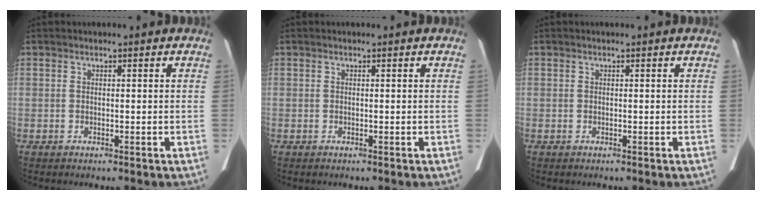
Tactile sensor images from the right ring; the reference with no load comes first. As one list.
[{"total": 0.0}, {"total": 0.0}]